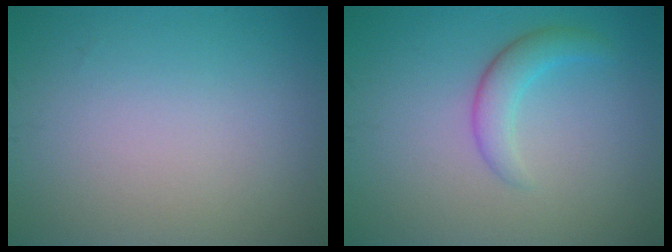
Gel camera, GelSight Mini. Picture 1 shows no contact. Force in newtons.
{"total": 2.5, "press": 2.5, "slide": 0.2}